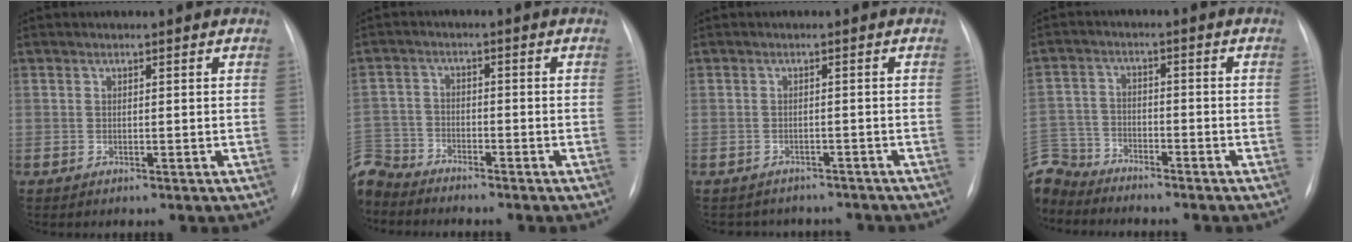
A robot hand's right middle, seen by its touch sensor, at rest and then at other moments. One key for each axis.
{"total": 7.2, "fx": -7.0, "fy": 1.9, "fz": 0.2, "tx": -0.010, "ty": -0.003, "tz": -0.138}
{"total": 6.3, "fx": -5.7, "fy": 2.7, "fz": 0.3, "tx": -0.002, "ty": 0.010, "tz": -0.064}
{"total": 9.3, "fx": -8.8, "fy": 2.9, "fz": 0.8, "tx": -0.030, "ty": 0.006, "tz": -0.169}